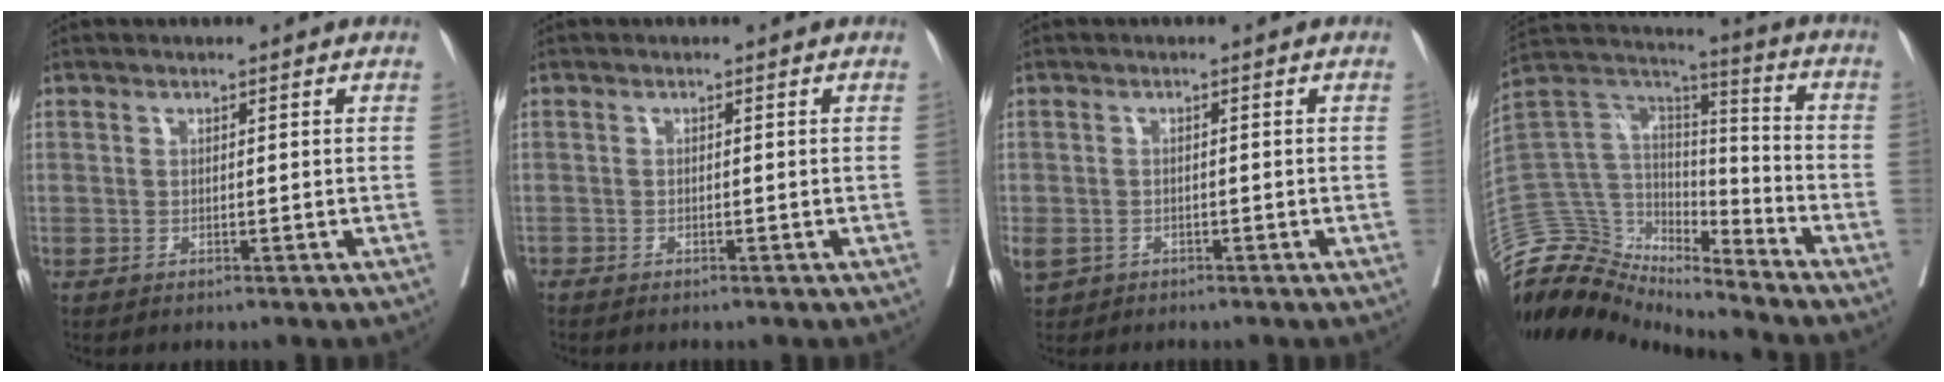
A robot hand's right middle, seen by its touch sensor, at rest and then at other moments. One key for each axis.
{"total": 0.7, "fx": -0.4, "fy": -0.2, "fz": -0.6, "tx": 0.003, "ty": 0.002, "tz": -0.013}
{"total": 3.4, "fx": -2.1, "fy": 2.4, "fz": 1.1, "tx": -0.035, "ty": 0.000, "tz": -0.035}
{"total": 15.1, "fx": -14.7, "fy": 3.6, "fz": 0.4, "tx": -0.017, "ty": 0.088, "tz": -0.271}